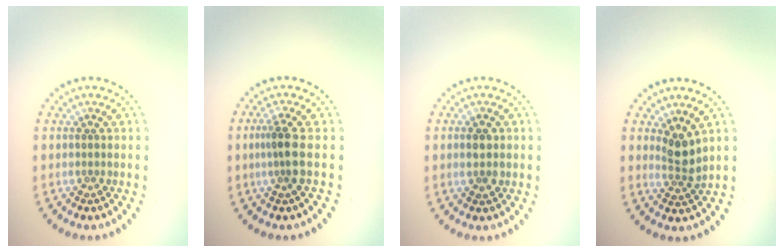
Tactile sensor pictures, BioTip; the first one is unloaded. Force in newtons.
{"total": 2.4, "press": 1.8, "slide": 1.6}
{"total": 1.4, "press": 1.4, "slide": 0.1}
{"total": 2.4, "press": 1.8, "slide": 1.5}